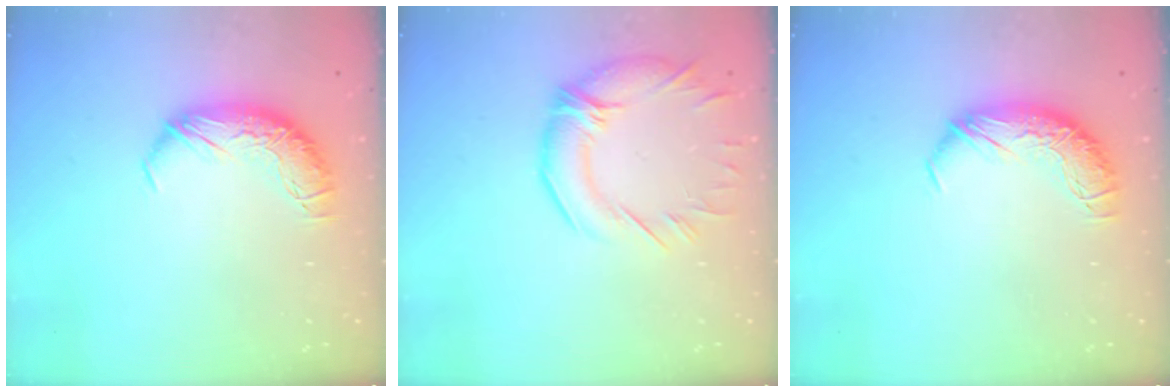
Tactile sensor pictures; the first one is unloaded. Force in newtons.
{"total": 3.8, "press": 3.1, "slide": 2.3}
{"total": 0.0}